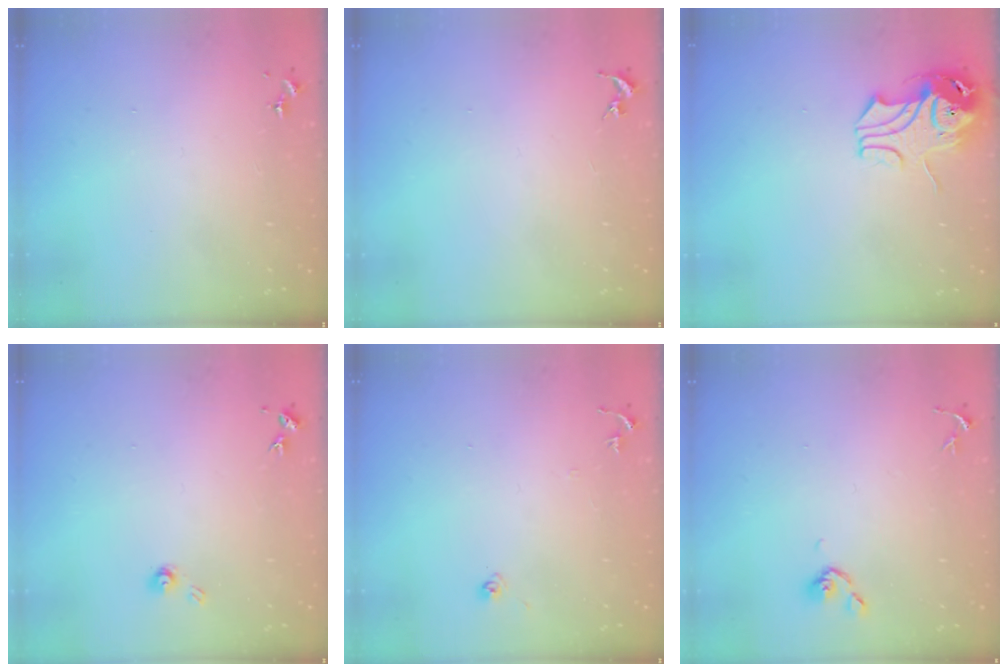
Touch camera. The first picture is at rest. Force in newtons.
{"total": 0.0}
{"total": 9.5, "press": 9.4, "slide": 1.2}
{"total": 4.0, "press": 4.0, "slide": 0.3}
{"total": 6.2, "press": 6.1, "slide": 0.5}
{"total": 5.3, "press": 5.2, "slide": 0.8}